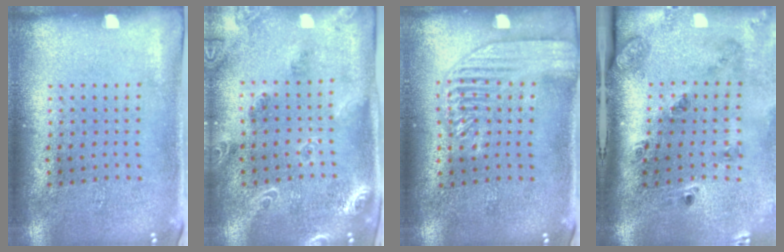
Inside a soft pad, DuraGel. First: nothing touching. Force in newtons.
{"total": 1.8, "press": 1.7, "slide": 0.4}
{"total": 1.8, "press": 1.7, "slide": 0.2}
{"total": 2.0, "press": 1.6, "slide": 1.3}